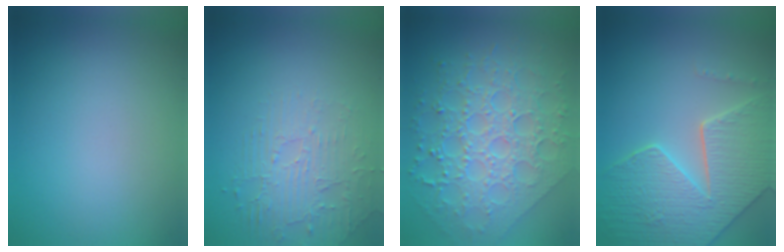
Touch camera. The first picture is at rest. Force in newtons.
{"total": 2.2, "press": 1.7, "slide": 1.5}
{"total": 8.4, "press": 6.1, "slide": 5.8}
{"total": 7.7, "press": 6.1, "slide": 4.6}